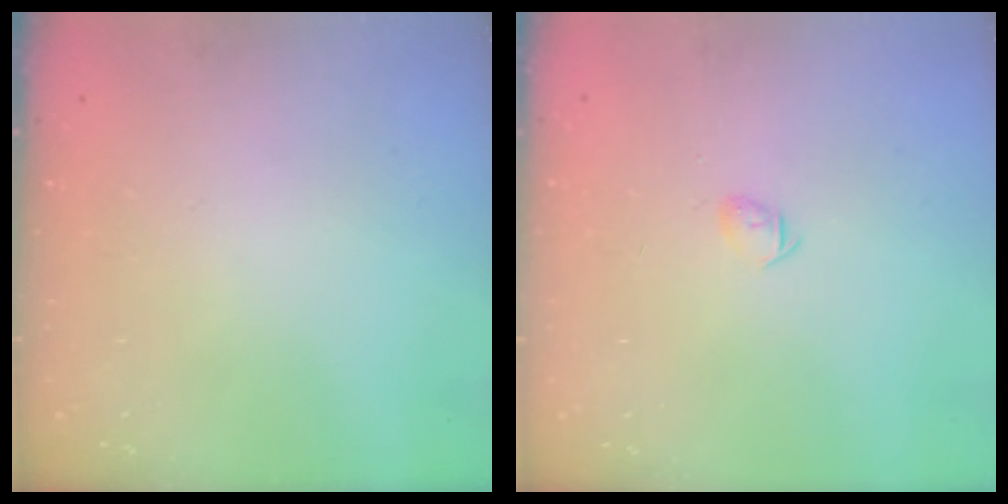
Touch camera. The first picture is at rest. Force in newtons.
{"total": 3.4, "press": 3.3, "slide": 0.9}